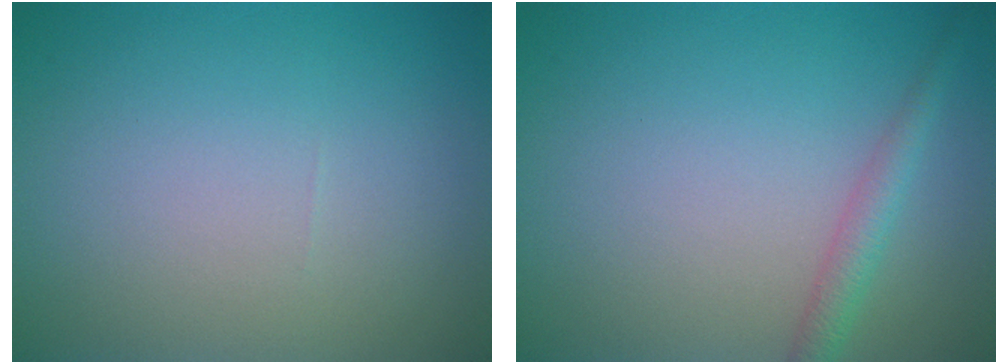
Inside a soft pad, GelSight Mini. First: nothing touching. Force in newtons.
{"total": 2.0, "press": 2.0, "slide": 0.1}